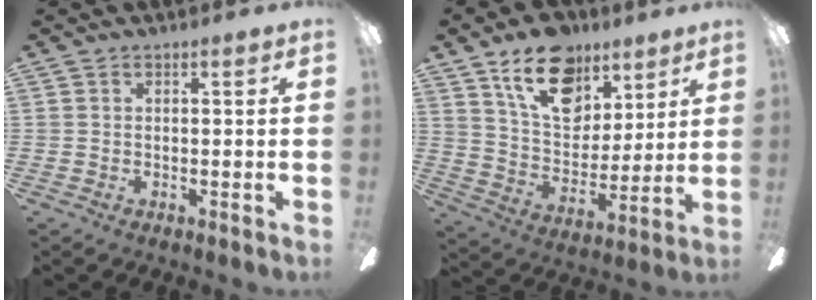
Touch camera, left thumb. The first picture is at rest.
{"total": 18.5, "force": [11.2, 11.7, 9.0], "torque": [-0.131, -0.058, 0.203]}